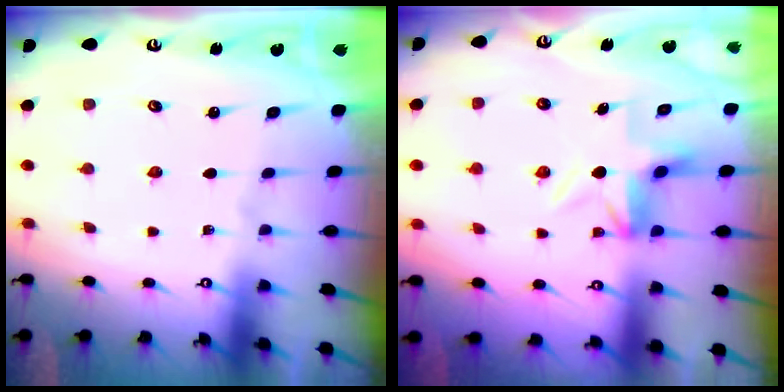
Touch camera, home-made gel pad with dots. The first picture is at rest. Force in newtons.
{"total": 4.5, "press": 4.5, "slide": 0.1}